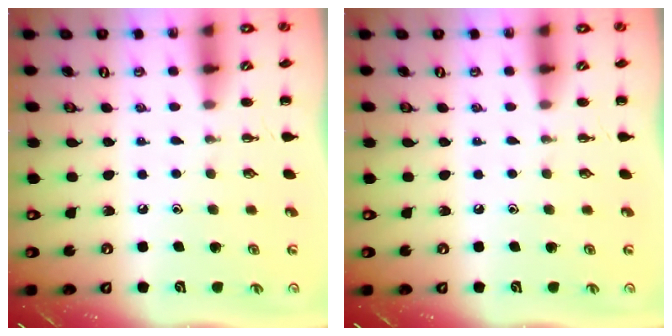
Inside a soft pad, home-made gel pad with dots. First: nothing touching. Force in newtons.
{"total": 0.0}